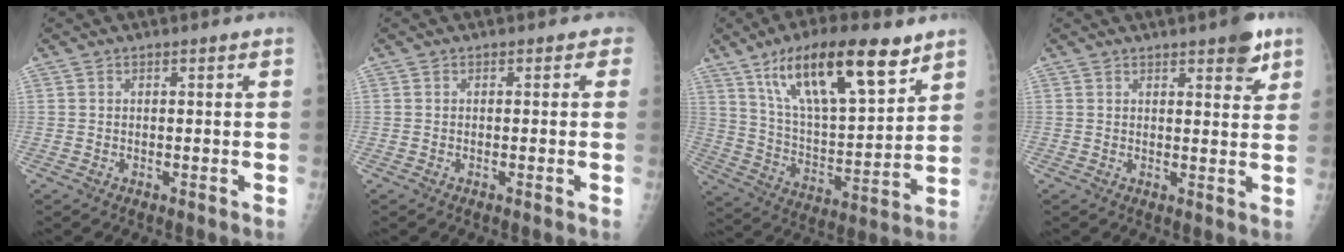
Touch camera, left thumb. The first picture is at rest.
{"total": 1.1, "force": [0.1, 1.0, 0.6], "torque": [0.015, 0.005, -0.012]}
{"total": 21.8, "force": [13.0, 7.2, 16.0], "torque": [-0.245, -0.044, 0.232]}
{"total": 5.7, "force": [3.5, 1.9, 4.1], "torque": [-0.037, -0.016, 0.038]}